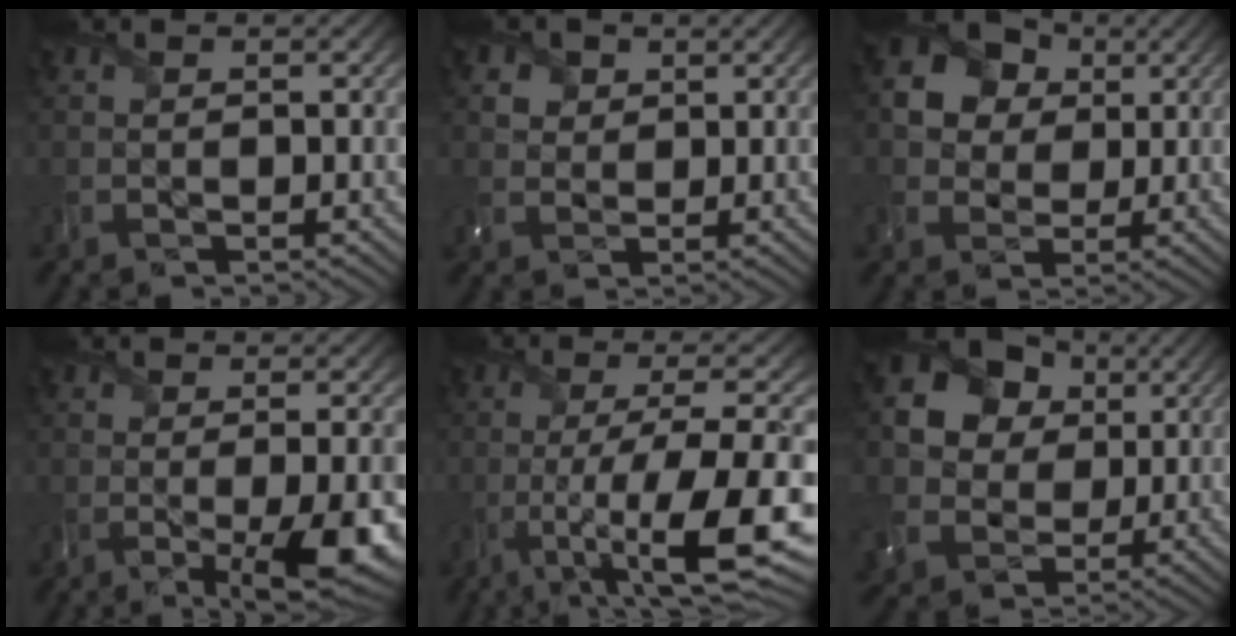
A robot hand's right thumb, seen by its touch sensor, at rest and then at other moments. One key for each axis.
{"total": 3.4, "fx": 1.8, "fy": 2.7, "fz": 1.1, "tx": -0.041, "ty": -0.007, "tz": 0.038}
{"total": 12.9, "fx": 4.3, "fy": 10.9, "fz": 5.4, "tx": -0.168, "ty": 0.034, "tz": 0.082}
{"total": 9.0, "fx": -2.3, "fy": 2.4, "fz": 8.4, "tx": -0.120, "ty": -0.012, "tz": -0.023}
{"total": 14.2, "fx": -4.5, "fy": 3.5, "fz": 13.1, "tx": -0.212, "ty": -0.008, "tz": -0.065}
{"total": 16.8, "fx": 4.6, "fy": 14.7, "fz": 6.7, "tx": -0.224, "ty": 0.031, "tz": 0.073}